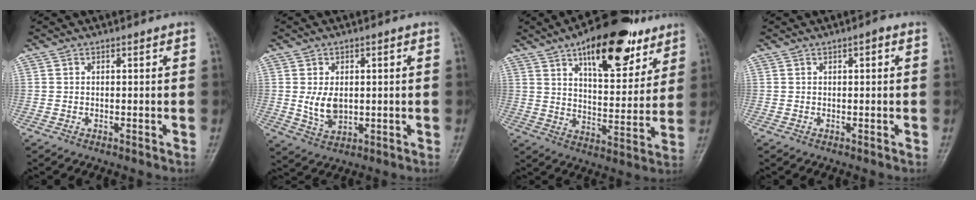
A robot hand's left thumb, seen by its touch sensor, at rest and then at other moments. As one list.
[{"total": 5.3, "force": [0.4, 3.5, 4.0], "torque": [-0.062, -0.011, 0.016]}, {"total": 20.1, "force": [11.6, 8.7, 14.0], "torque": [-0.161, -0.041, 0.178]}, {"total": 1.5, "force": [0.6, 0.5, 1.3], "torque": [-0.016, 0.003, 0.005]}]